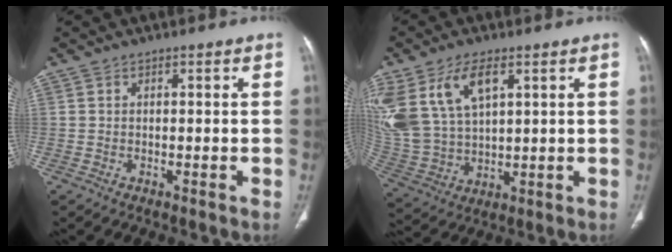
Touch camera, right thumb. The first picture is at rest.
{"total": 15.9, "force": [7.0, 8.6, 11.4], "torque": [-0.240, -0.016, 0.151]}